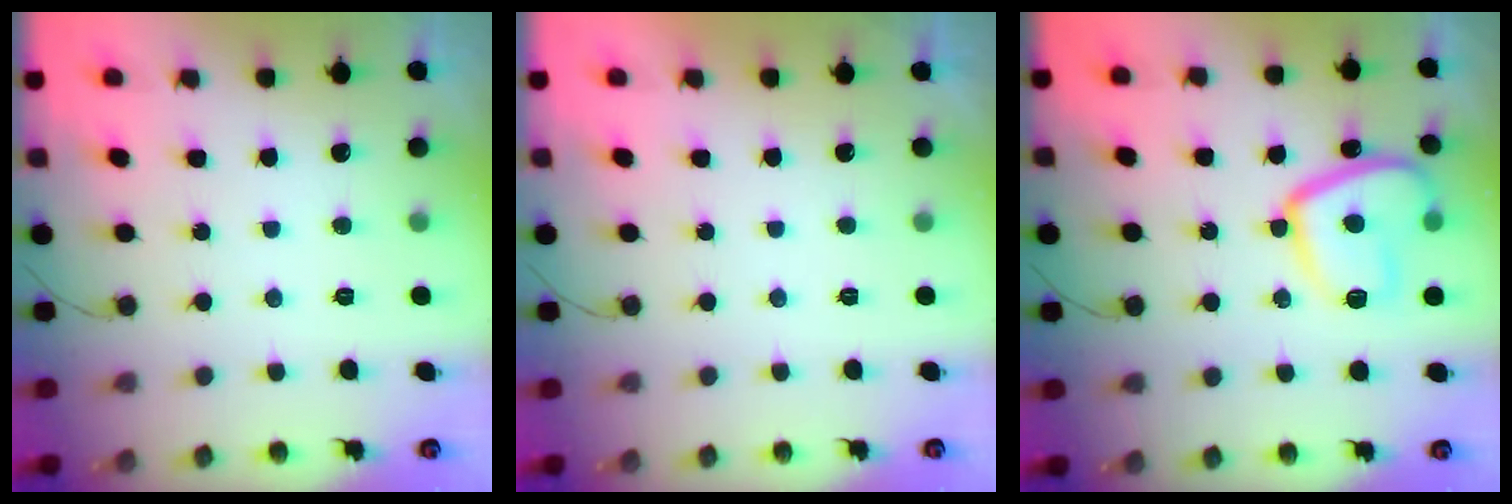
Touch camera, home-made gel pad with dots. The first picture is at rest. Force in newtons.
{"total": 2.3, "press": 2.3, "slide": 0.3}
{"total": 14.0, "press": 13.9, "slide": 1.7}